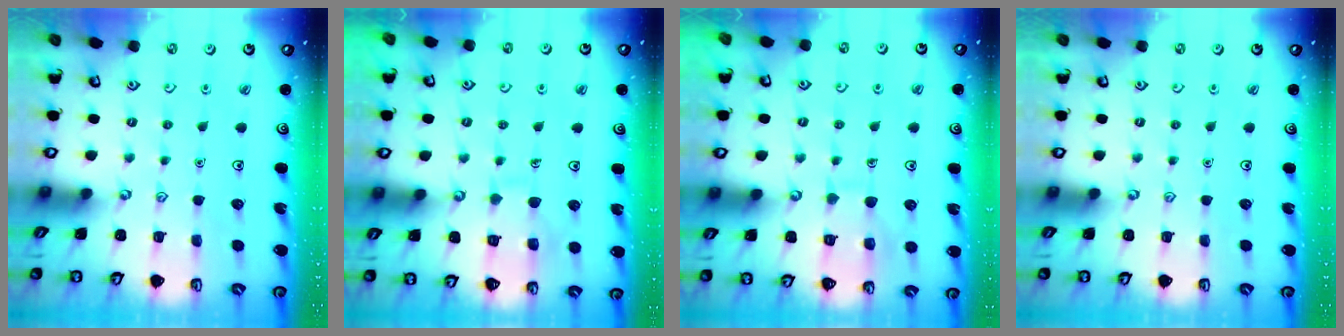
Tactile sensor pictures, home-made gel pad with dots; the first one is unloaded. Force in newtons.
{"total": 7.5, "press": 7.5, "slide": 0.7}
{"total": 7.5, "press": 7.5, "slide": 0.7}
{"total": 0.0}